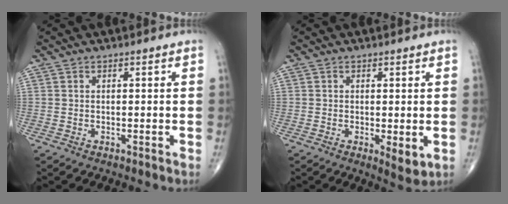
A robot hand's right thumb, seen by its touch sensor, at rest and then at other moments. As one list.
[{"total": 3.5, "force": [-0.5, 1.2, 3.2], "torque": [-0.050, -0.013, -0.007]}]